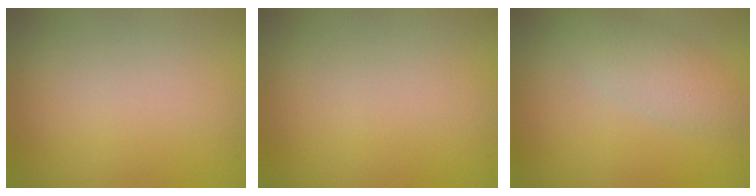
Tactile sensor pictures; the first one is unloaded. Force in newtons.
{"total": 0.0}
{"total": 2.5, "press": 2.5, "slide": 0.1}